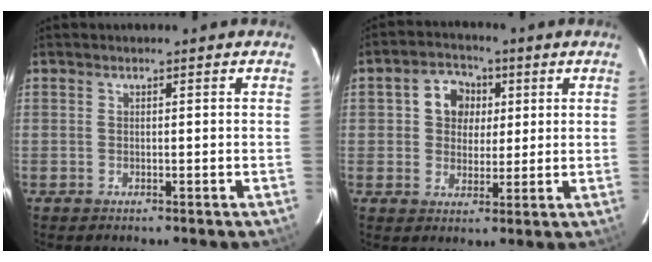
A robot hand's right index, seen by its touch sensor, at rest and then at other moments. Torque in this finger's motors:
{"motor_torque": [0.10, 0.06, 0.13, 0.05]}